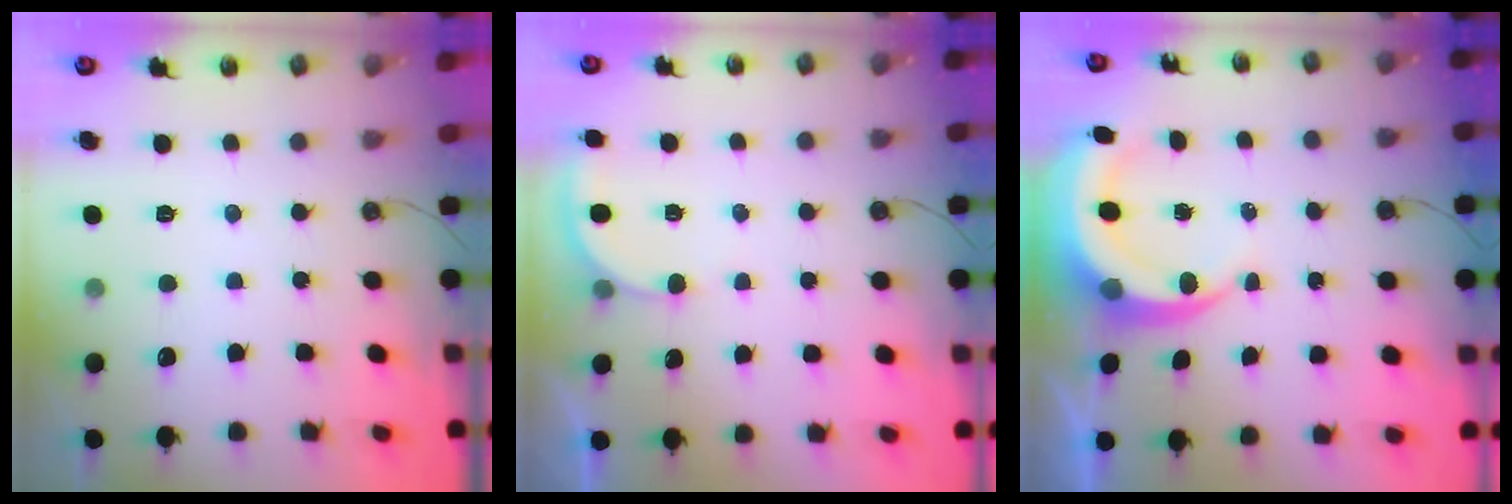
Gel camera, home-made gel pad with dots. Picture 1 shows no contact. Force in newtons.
{"total": 3.4, "press": 3.4, "slide": 0.3}
{"total": 7.3, "press": 7.2, "slide": 1.1}